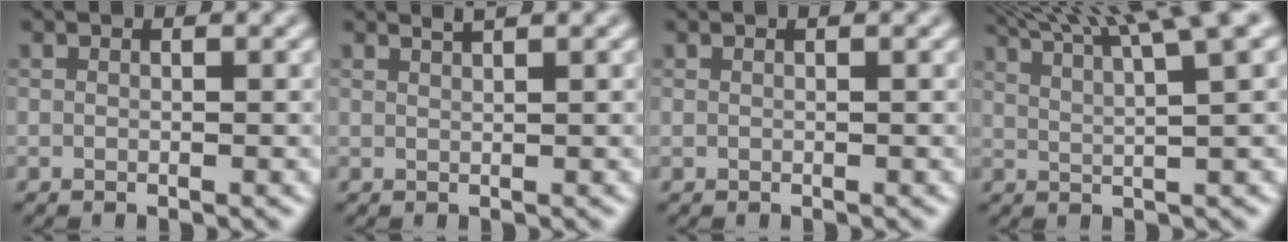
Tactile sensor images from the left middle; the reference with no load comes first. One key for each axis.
{"total": 1.0, "fx": 0.8, "fy": 0.2, "fz": 0.5, "tx": -0.004, "ty": -0.001, "tz": 0.009}
{"total": 0.0}
{"total": 10.4, "fx": 7.5, "fy": 2.2, "fz": 6.9, "tx": -0.084, "ty": 0.043, "tz": 0.073}